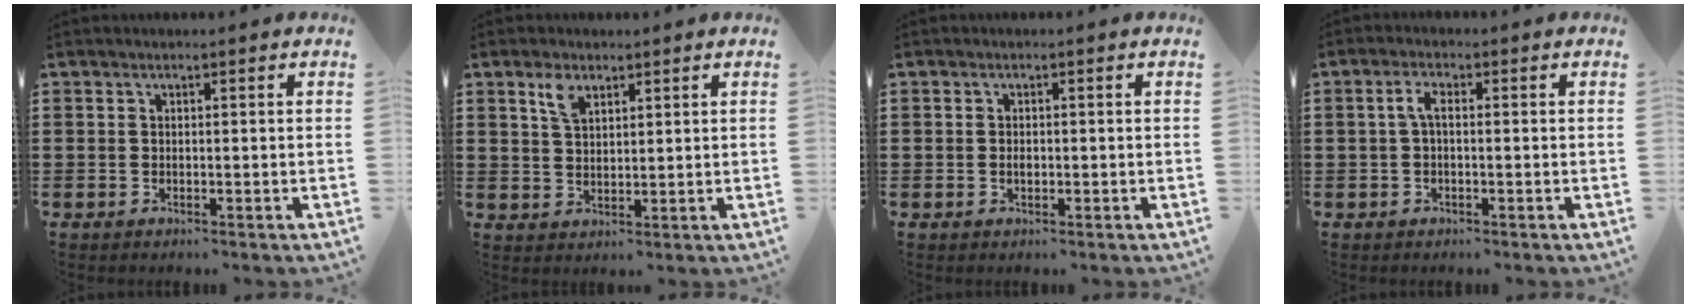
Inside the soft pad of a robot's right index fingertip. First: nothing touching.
{"total": 3.6, "force": [2.3, 1.7, 2.3], "torque": [-0.052, 0.007, 0.041]}
{"total": 1.0, "force": [-0.1, 0.6, 0.9], "torque": [-0.018, 0.001, -0.002]}
{"total": 2.4, "force": [-0.1, 0.9, 2.2], "torque": [-0.051, 0.002, -0.006]}